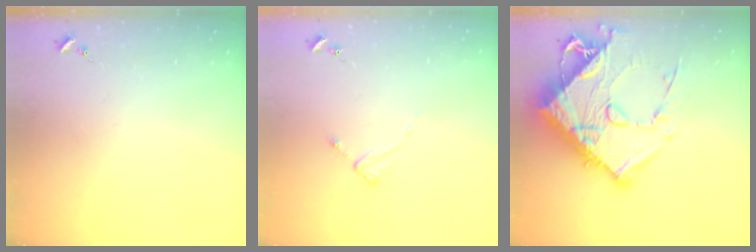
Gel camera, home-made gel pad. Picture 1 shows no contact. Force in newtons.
{"total": 2.3, "press": 2.3, "slide": 0.3}
{"total": 25.7, "press": 25.6, "slide": 2.6}